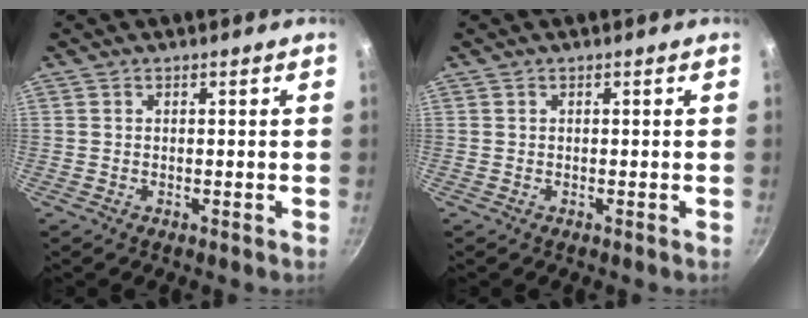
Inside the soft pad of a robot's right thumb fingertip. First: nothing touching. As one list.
[{"total": 0.0}]